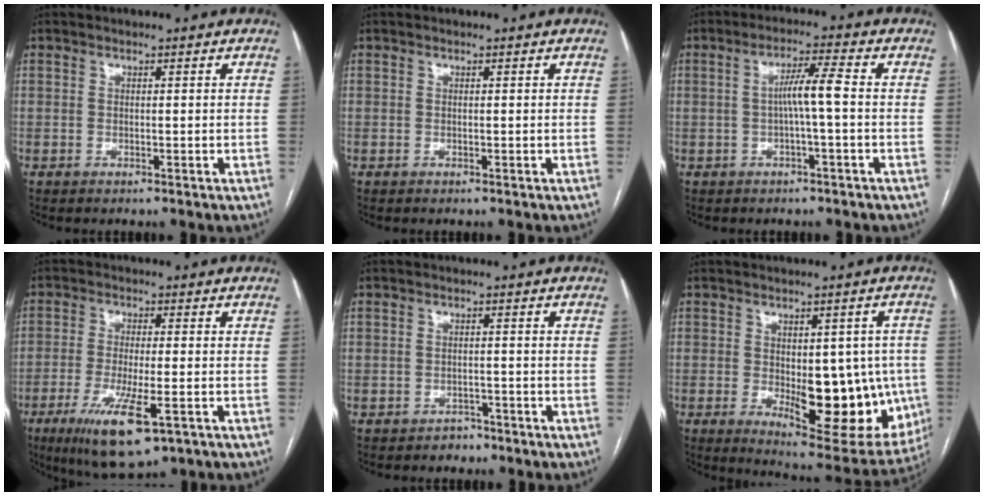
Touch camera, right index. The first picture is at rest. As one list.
[{"total": 0.0}, {"total": 4.8, "force": [-0.3, -0.2, 4.8], "torque": [-0.081, 0.014, -0.003]}, {"total": 10.8, "force": [-5.2, 2.1, 9.2], "torque": [-0.166, -0.029, -0.082]}, {"total": 2.0, "force": [-1.5, 1.3, 0.0], "torque": [-0.001, 0.007, -0.023]}, {"total": 16.5, "force": [-2.6, 6.8, 14.8], "torque": [-0.171, 0.000, -0.011]}]